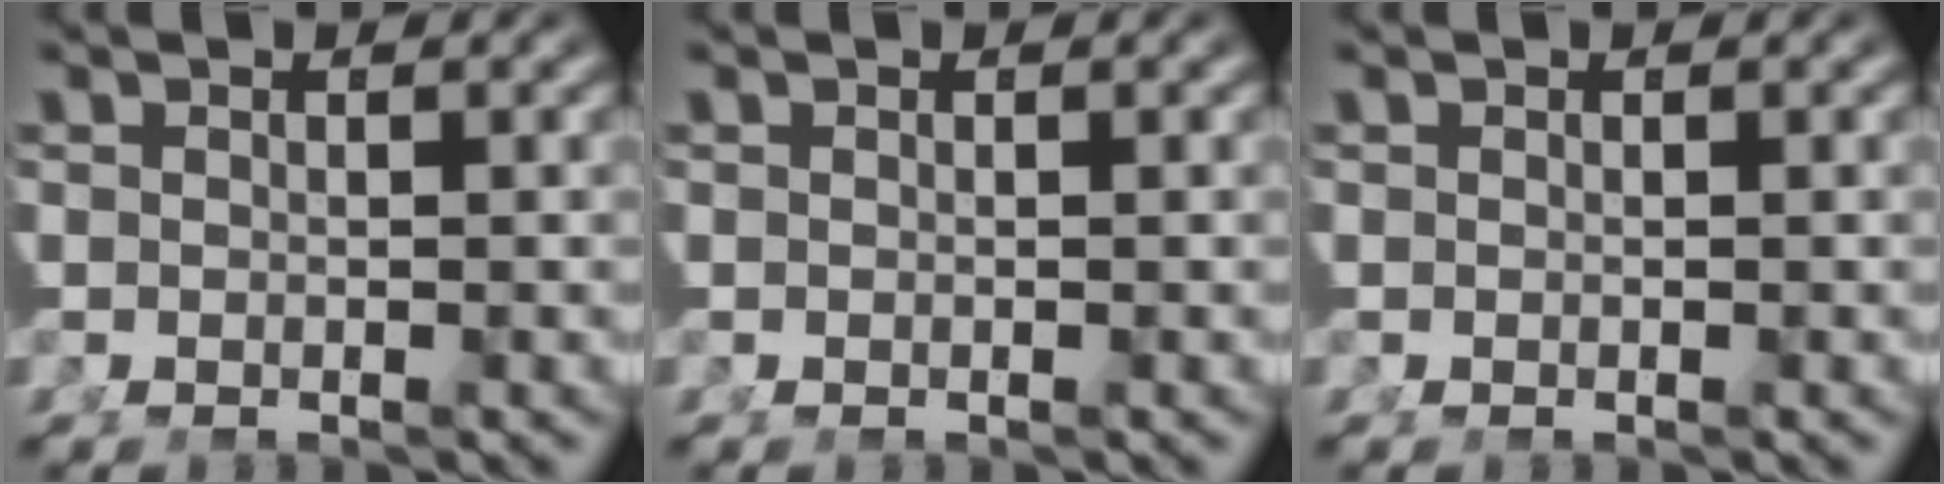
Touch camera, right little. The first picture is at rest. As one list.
[{"total": 0.0}, {"total": 0.0}]